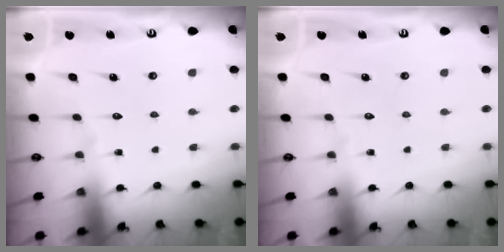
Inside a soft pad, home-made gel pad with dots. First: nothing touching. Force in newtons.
{"total": 0.0}